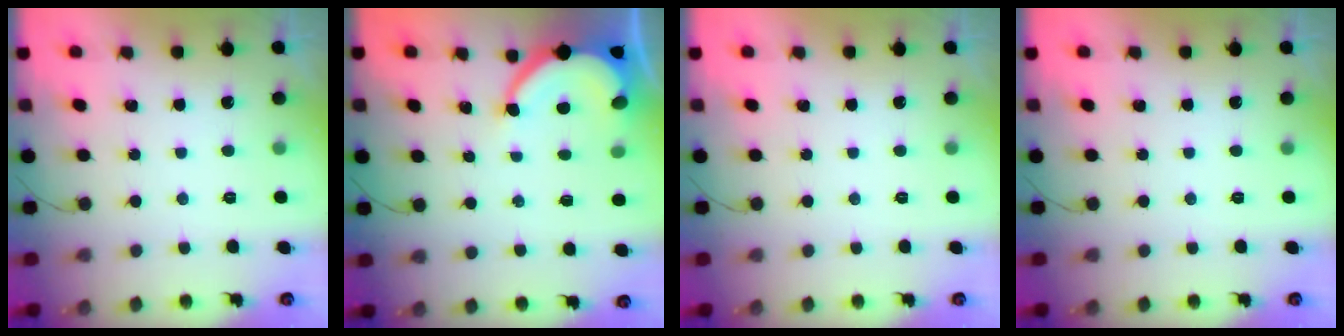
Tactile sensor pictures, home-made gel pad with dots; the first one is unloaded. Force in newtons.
{"total": 7.3, "press": 7.3, "slide": 0.8}
{"total": 0.0}
{"total": 0.0}